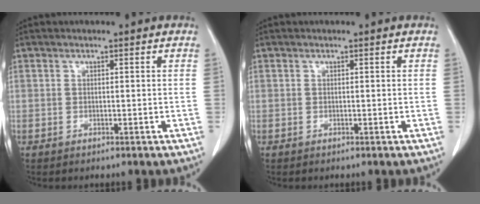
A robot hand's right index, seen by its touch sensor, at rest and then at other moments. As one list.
[{"total": 0.0}]